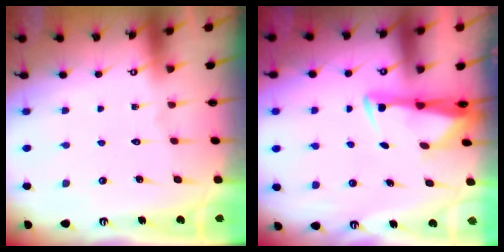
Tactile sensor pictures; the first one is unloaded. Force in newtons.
{"total": 3.0, "press": 2.8, "slide": 0.9}